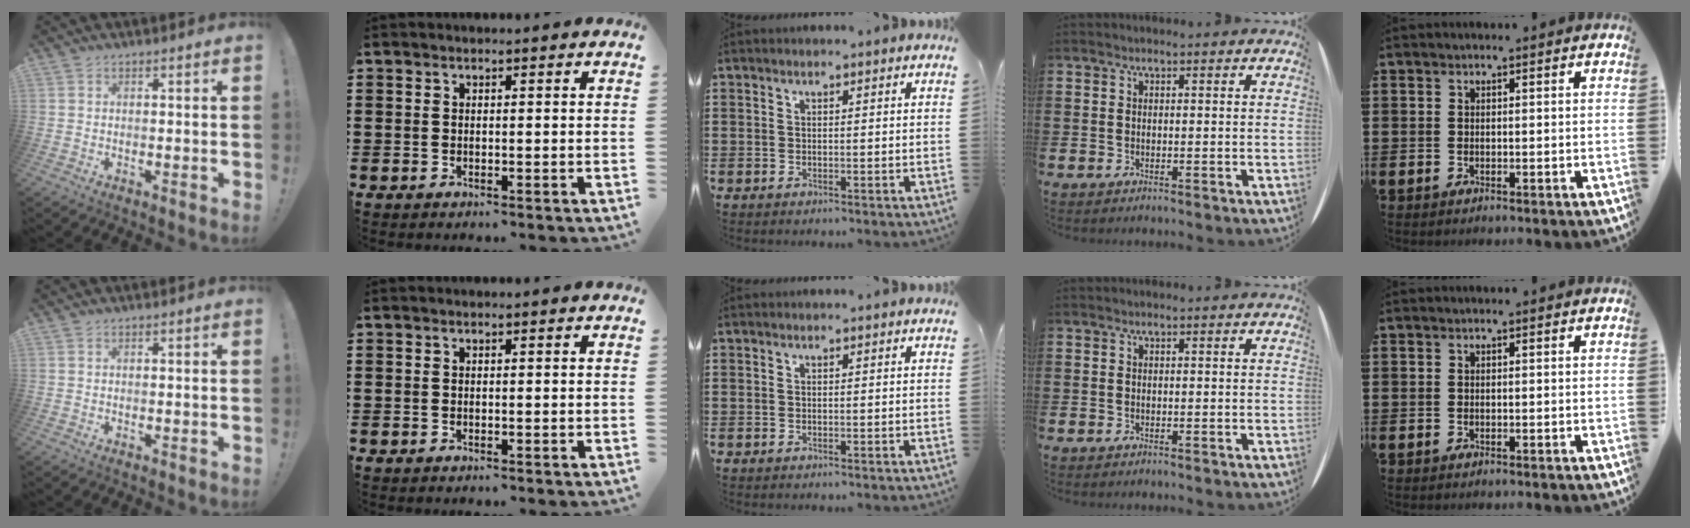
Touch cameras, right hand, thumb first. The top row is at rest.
{}